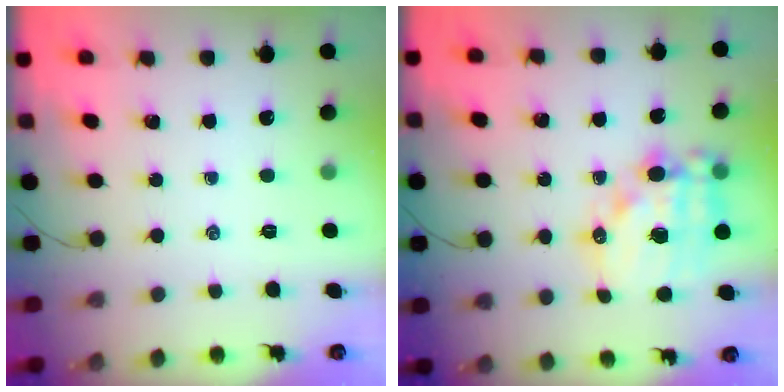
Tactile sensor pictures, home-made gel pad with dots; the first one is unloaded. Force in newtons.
{"total": 16.4, "press": 16.0, "slide": 3.7}